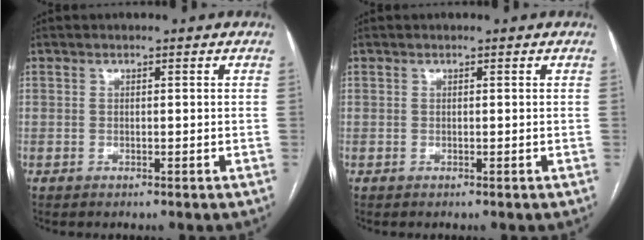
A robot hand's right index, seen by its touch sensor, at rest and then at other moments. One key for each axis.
{"total": 0.0}